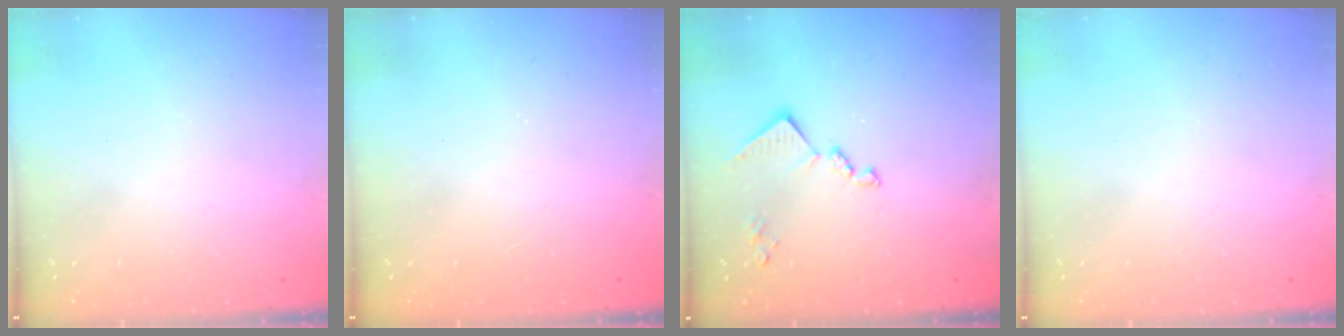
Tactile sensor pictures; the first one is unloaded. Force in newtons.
{"total": 1.1, "press": 1.0, "slide": 0.1}
{"total": 11.0, "press": 11.0, "slide": 0.2}
{"total": 0.0}